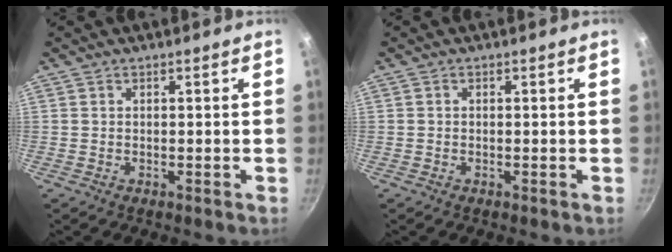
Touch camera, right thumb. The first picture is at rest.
{"total": 0.0}